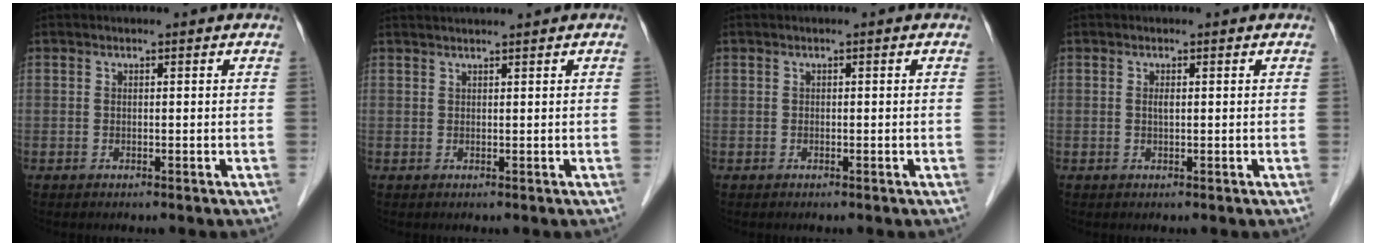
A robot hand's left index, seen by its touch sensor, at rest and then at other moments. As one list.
[{"total": 2.8, "force": [2.7, -0.4, 0.7], "torque": [-0.006, 0.026, 0.049]}, {"total": 0.0}, {"total": 0.7, "force": [0.2, 0.1, 0.7], "torque": [-0.020, -0.001, 0.002]}]